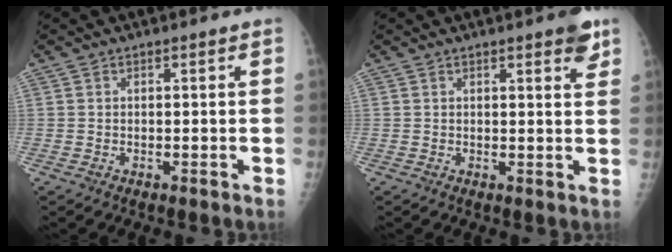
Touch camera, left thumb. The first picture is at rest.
{"total": 4.0, "force": [2.5, 1.0, 2.9], "torque": [-0.027, -0.012, 0.028]}